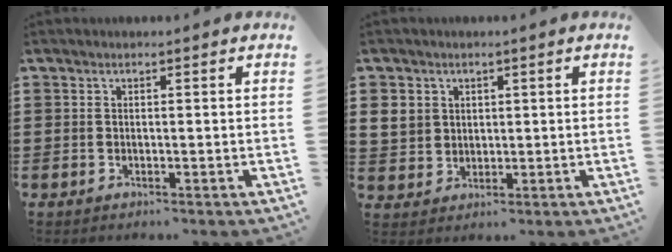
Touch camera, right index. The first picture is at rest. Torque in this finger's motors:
{"motor_torque": [0.84, 0.62, 0.11, 0.05]}